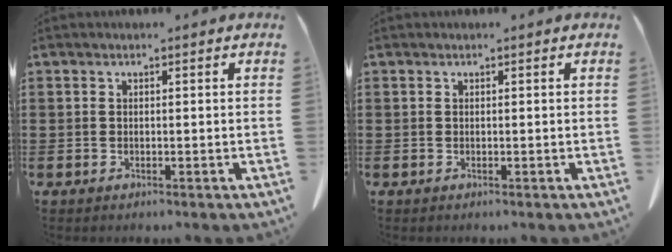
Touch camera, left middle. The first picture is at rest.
{"total": 0.0}